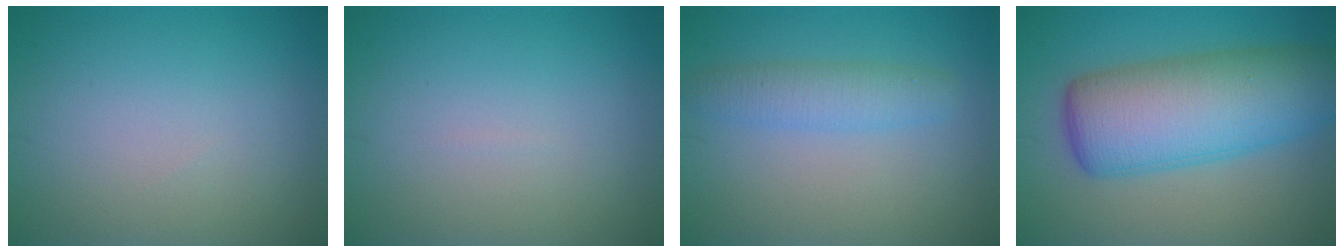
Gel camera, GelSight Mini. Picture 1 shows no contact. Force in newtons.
{"total": 0.0}
{"total": 2.7, "press": 2.7, "slide": 0.2}
{"total": 10.3, "press": 10.3, "slide": 0.4}